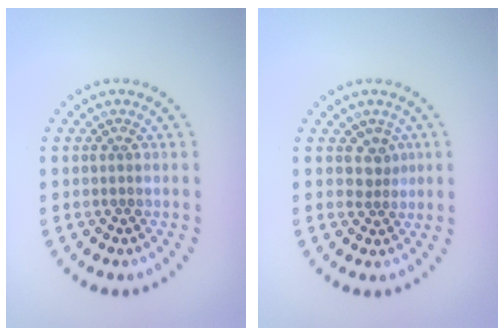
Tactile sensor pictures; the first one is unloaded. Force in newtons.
{"total": 1.8, "press": 1.2, "slide": 1.3}